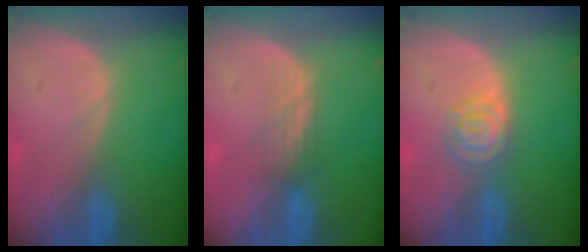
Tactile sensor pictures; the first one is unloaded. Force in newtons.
{"total": 2.8, "press": 2.5, "slide": 1.2}
{"total": 4.4, "press": 3.9, "slide": 1.9}